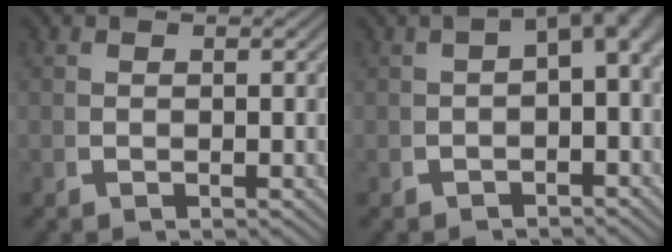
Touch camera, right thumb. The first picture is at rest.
{"total": 4.1, "force": [0.2, 1.9, 3.6], "torque": [-0.037, 0.008, 0.001]}